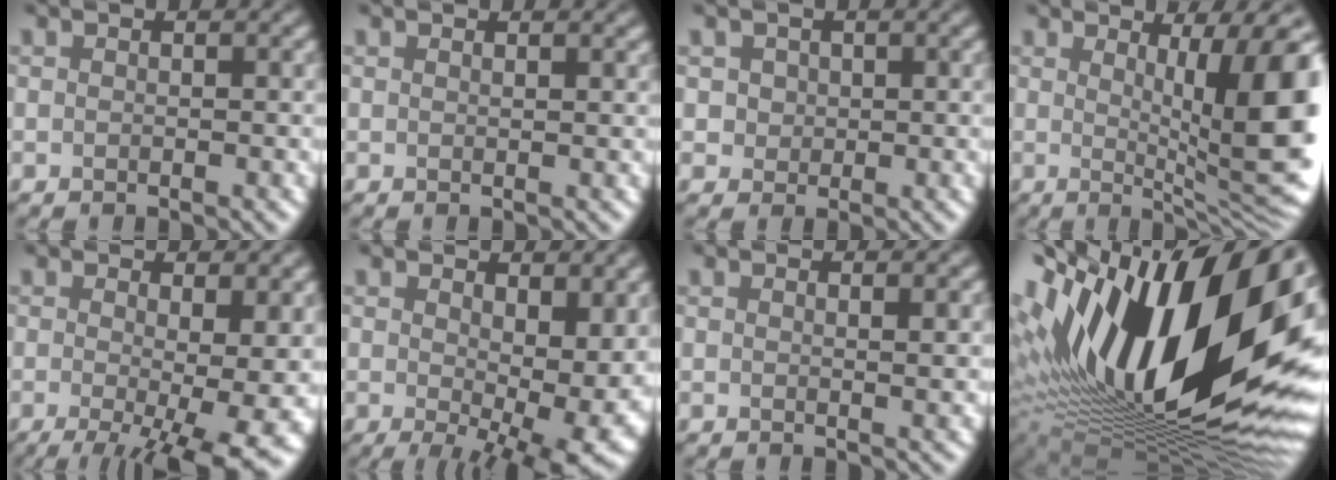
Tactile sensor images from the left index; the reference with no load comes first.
{"total": 0.9, "force": [0.8, 0.1, 0.3], "torque": [0.001, 0.002, 0.007]}
{"total": 2.0, "force": [0.7, 1.7, 0.8], "torque": [-0.026, 0.000, 0.019]}
{"total": 9.8, "force": [1.1, 2.2, 9.5], "torque": [-0.121, -0.008, 0.017]}
{"total": 10.5, "force": [-1.1, 3.3, 9.9], "torque": [-0.123, -0.017, -0.002]}
{"total": 10.8, "force": [1.1, 5.4, 9.3], "torque": [-0.137, -0.025, 0.041]}
{"total": 1.6, "force": [1.0, 0.4, 1.2], "torque": [-0.005, 0.003, 0.009]}
{"total": 21.7, "force": [2.5, 10.0, 19.1], "torque": [-0.323, -0.014, 0.024]}